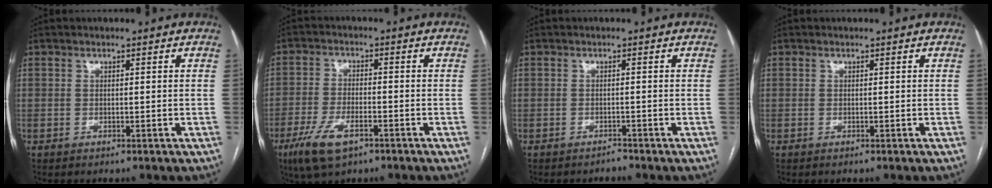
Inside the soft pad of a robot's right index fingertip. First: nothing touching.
{"total": 7.8, "force": [-4.4, 2.7, 5.9], "torque": [-0.126, -0.014, -0.075]}
{"total": 0.8, "force": [-0.8, 0.0, -0.2], "torque": [0.004, -0.004, -0.012]}
{"total": 0.0}